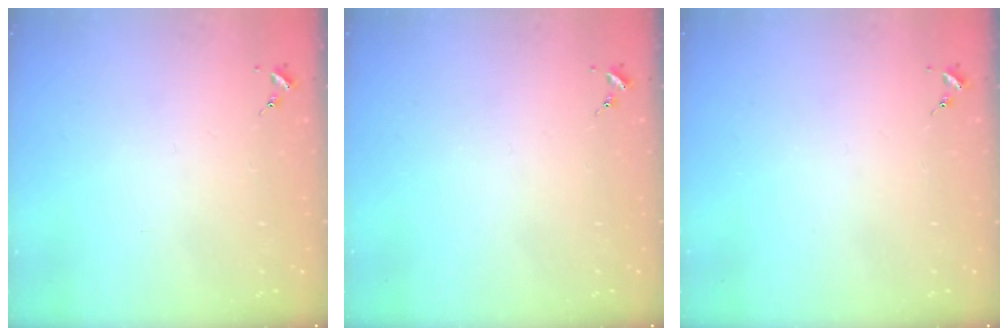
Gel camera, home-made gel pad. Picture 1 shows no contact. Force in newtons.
{"total": 0.0}
{"total": 0.0}